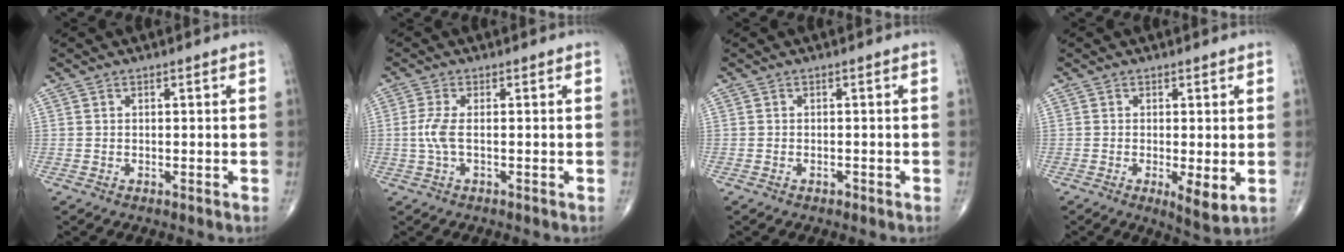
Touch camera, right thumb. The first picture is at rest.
{"total": 3.3, "force": [-0.3, 0.9, 3.2], "torque": [-0.090, -0.003, -0.010]}
{"total": 0.6, "force": [-0.4, 0.4, 0.3], "torque": [-0.005, 0.003, -0.007]}
{"total": 4.9, "force": [-0.8, 1.4, 4.6], "torque": [-0.078, -0.018, -0.012]}